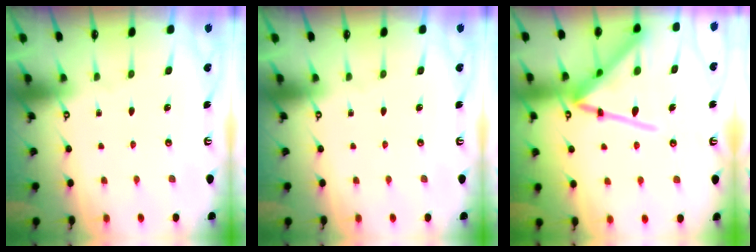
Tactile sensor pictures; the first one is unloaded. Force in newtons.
{"total": 0.0}
{"total": 19.5, "press": 19.4, "slide": 1.7}